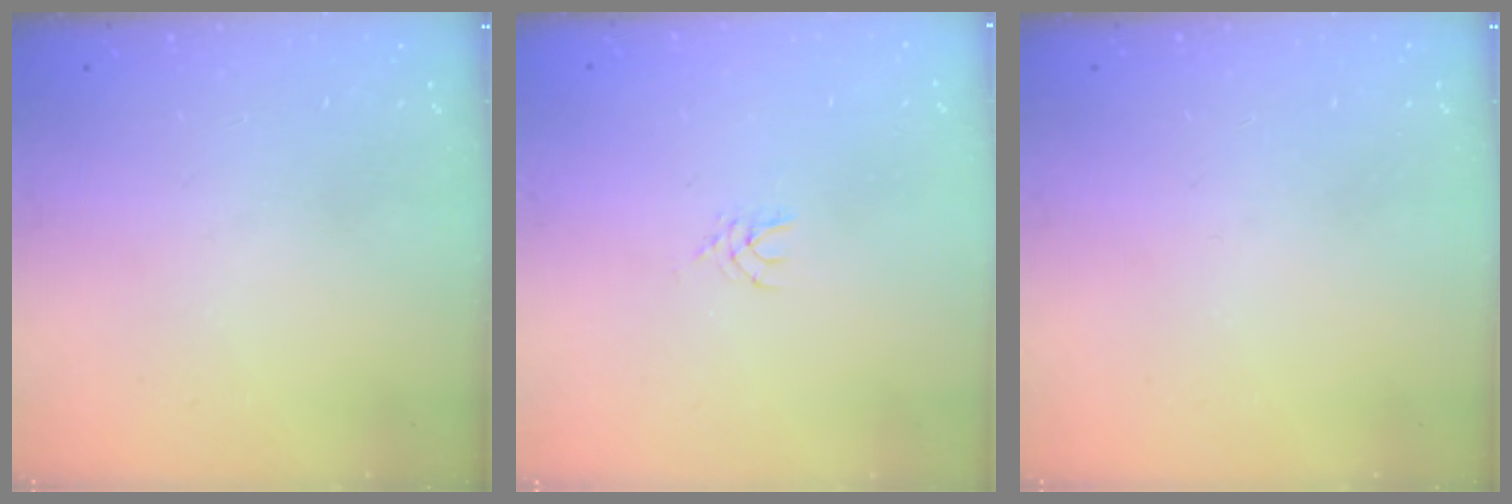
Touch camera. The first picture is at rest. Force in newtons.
{"total": 2.5, "press": 2.4, "slide": 0.4}
{"total": 0.0}